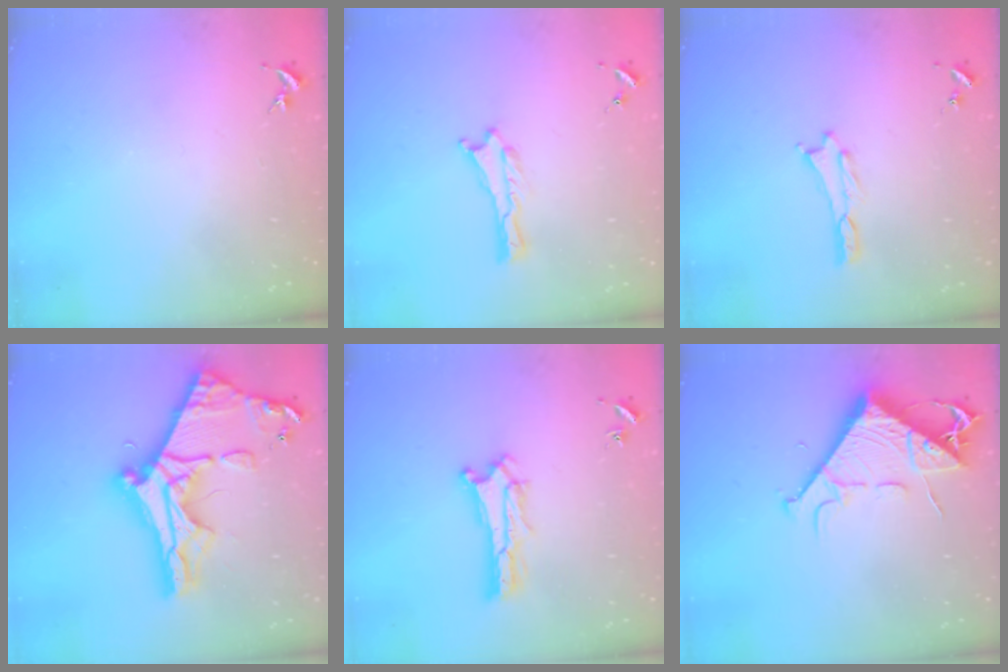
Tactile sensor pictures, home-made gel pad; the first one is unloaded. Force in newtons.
{"total": 0.0}
{"total": 0.0}
{"total": 12.1, "press": 12.0, "slide": 1.4}
{"total": 0.9, "press": 0.9, "slide": 0.2}
{"total": 9.2, "press": 9.1, "slide": 1.2}